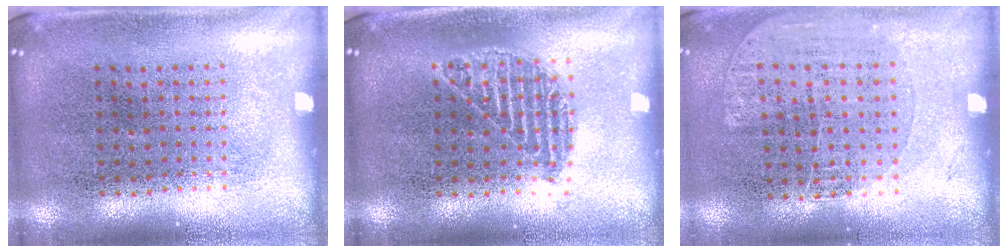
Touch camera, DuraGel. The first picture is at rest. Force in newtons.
{"total": 1.1, "press": 1.0, "slide": 0.5}
{"total": 1.1, "press": 0.9, "slide": 0.6}